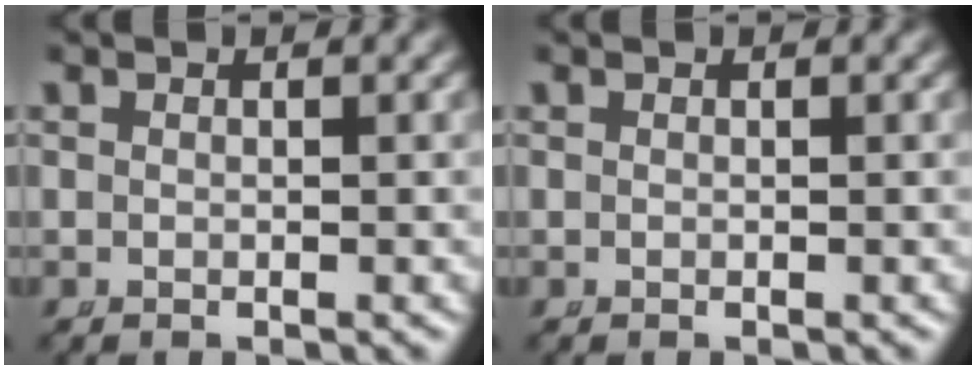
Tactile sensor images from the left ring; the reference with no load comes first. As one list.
[{"total": 0.0}]